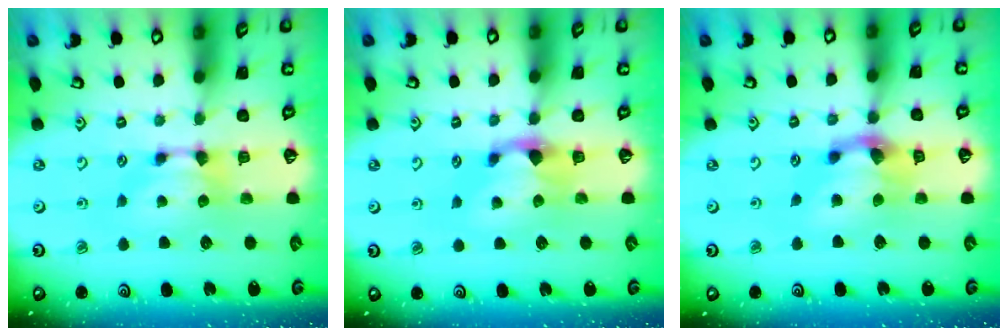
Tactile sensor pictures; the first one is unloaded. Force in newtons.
{"total": 1.1, "press": 0.2, "slide": 1.1}
{"total": 3.1, "press": 2.6, "slide": 1.8}